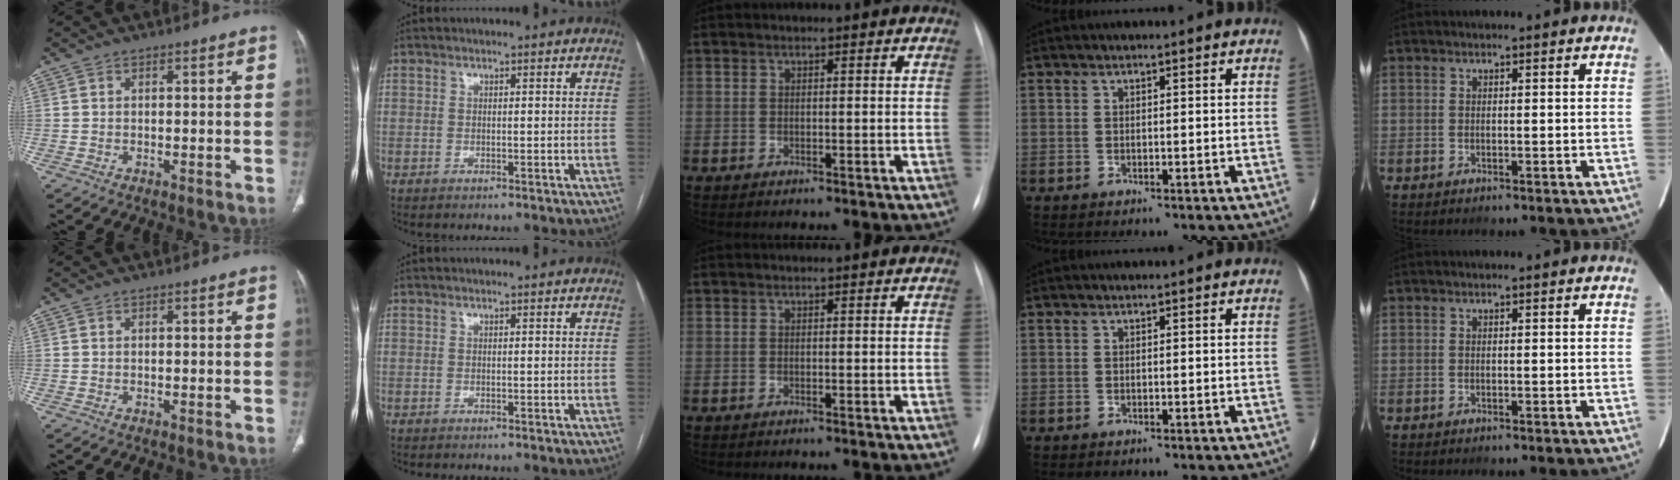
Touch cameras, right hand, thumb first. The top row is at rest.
{}